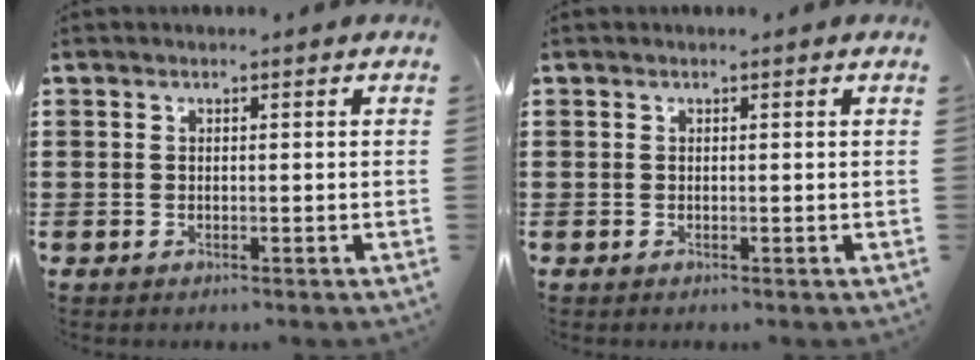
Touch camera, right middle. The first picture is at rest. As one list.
[{"total": 0.0}]